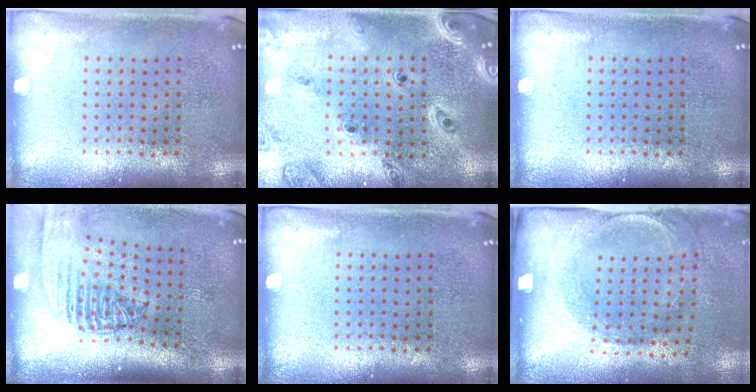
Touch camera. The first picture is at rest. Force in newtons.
{"total": 1.8, "press": 1.7, "slide": 0.4}
{"total": 0.0}
{"total": 2.4, "press": 1.8, "slide": 1.5}
{"total": 0.0}
{"total": 1.7, "press": 1.3, "slide": 1.1}